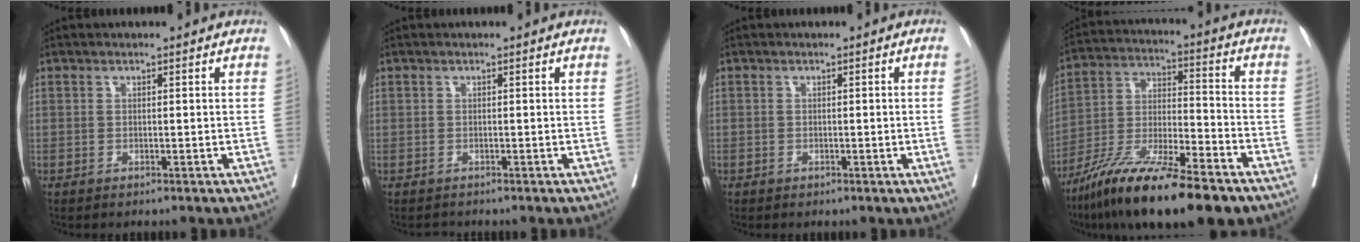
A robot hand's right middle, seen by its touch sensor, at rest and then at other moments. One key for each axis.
{"total": 0.7, "fx": -0.5, "fy": 0.4, "fz": -0.3, "tx": 0.000, "ty": 0.000, "tz": -0.012}
{"total": 0.8, "fx": -0.2, "fy": 0.0, "fz": 0.8, "tx": -0.017, "ty": 0.003, "tz": -0.005}
{"total": 19.5, "fx": -13.8, "fy": 3.1, "fz": 13.4, "tx": -0.235, "ty": -0.031, "tz": -0.248}